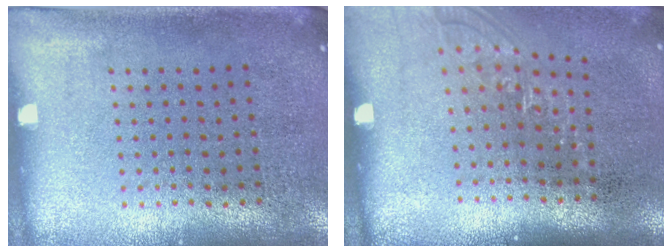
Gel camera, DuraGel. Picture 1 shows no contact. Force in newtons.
{"total": 1.1, "press": 1.0, "slide": 0.6}